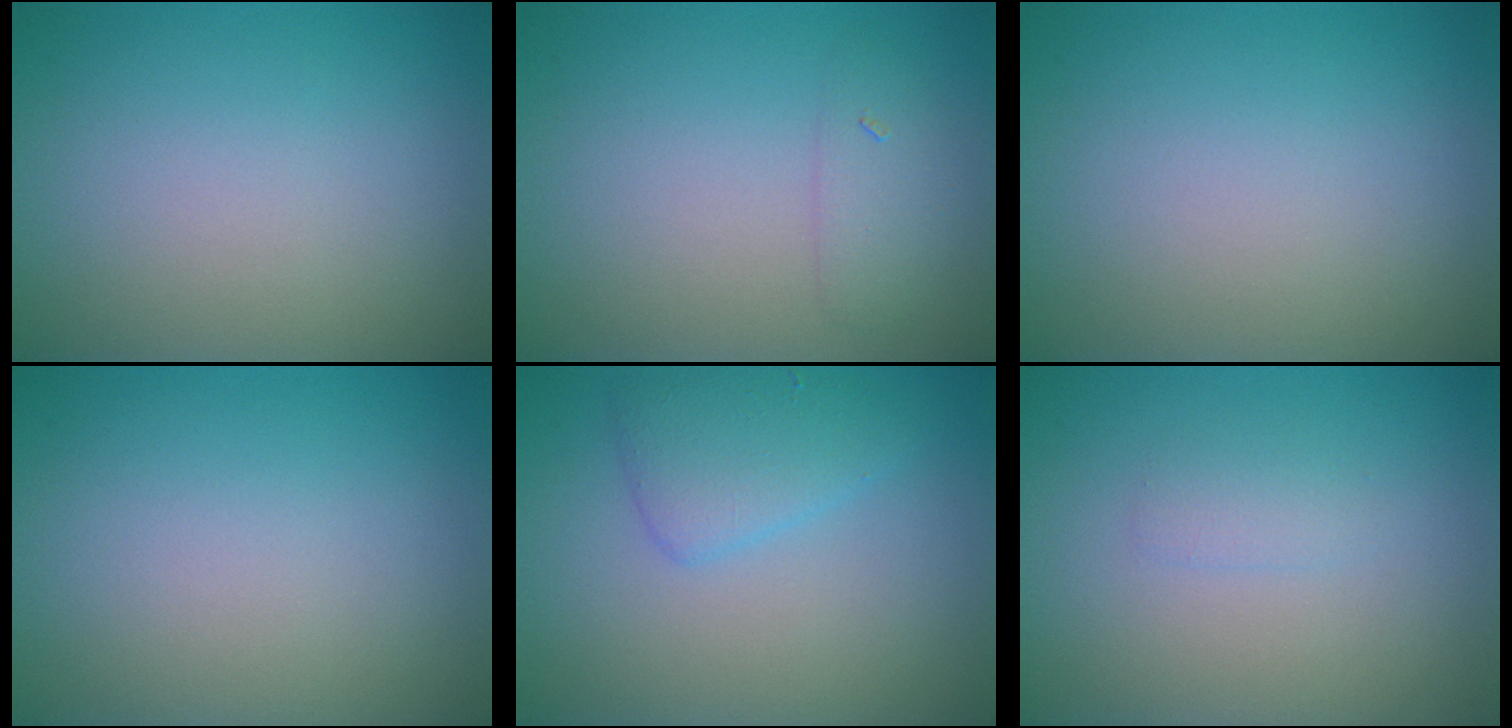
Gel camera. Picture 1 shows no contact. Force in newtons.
{"total": 1.6, "press": 1.6, "slide": 0.1}
{"total": 0.0}
{"total": 0.0}
{"total": 2.8, "press": 2.8, "slide": 0.3}
{"total": 1.0, "press": 1.0, "slide": 0.1}